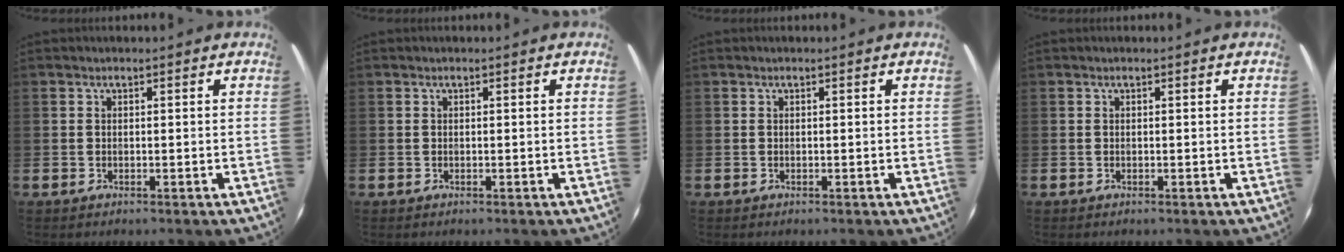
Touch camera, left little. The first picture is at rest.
{"total": 0.0}
{"total": 0.0}
{"total": 0.0}